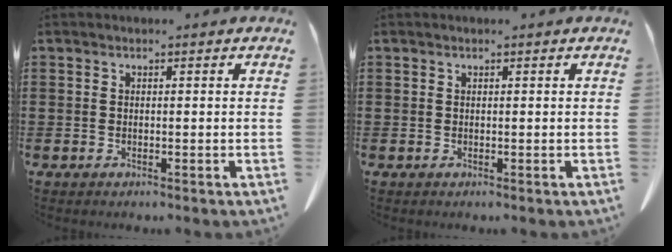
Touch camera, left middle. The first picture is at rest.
{"total": 0.0}